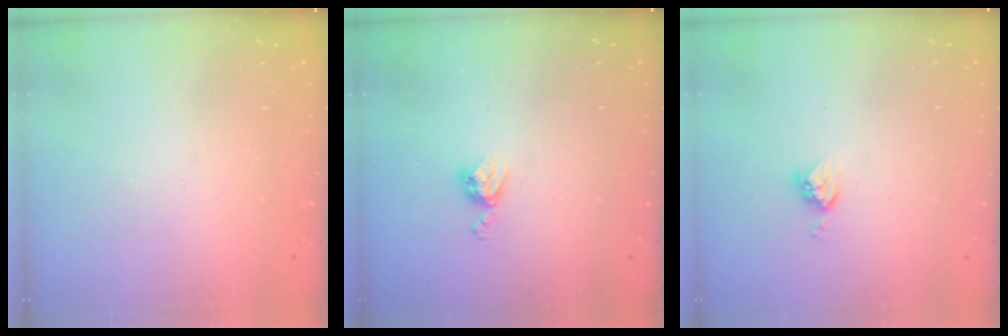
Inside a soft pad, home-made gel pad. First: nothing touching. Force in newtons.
{"total": 5.6, "press": 5.6, "slide": 0.5}
{"total": 5.4, "press": 5.4, "slide": 0.1}